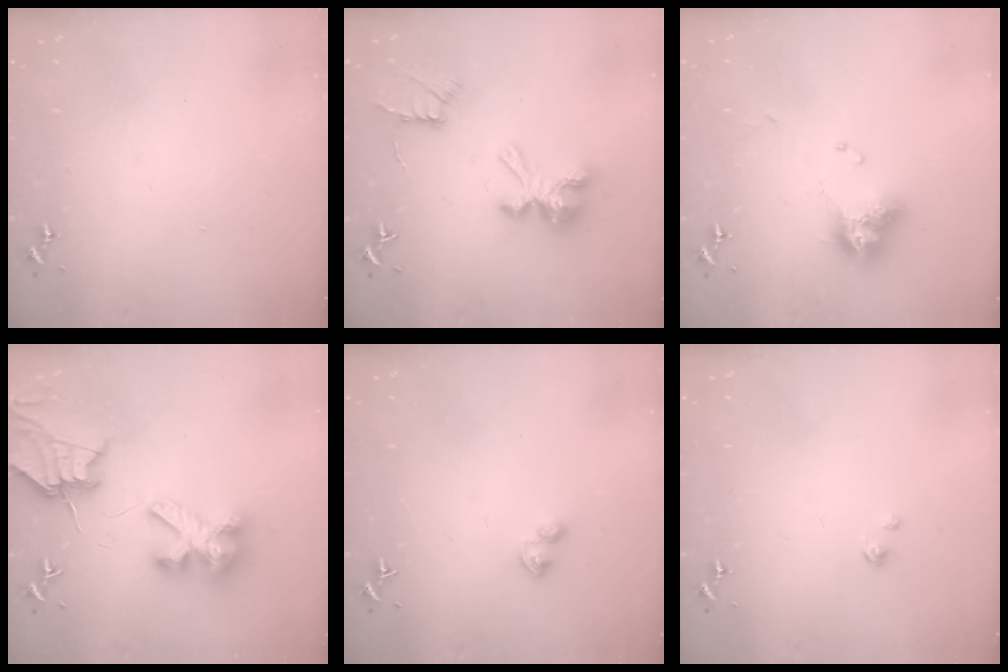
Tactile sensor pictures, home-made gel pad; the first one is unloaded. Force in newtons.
{"total": 11.6, "press": 11.5, "slide": 0.7}
{"total": 11.9, "press": 11.8, "slide": 1.4}
{"total": 11.3, "press": 11.3, "slide": 1.4}
{"total": 3.8, "press": 3.8, "slide": 0.6}
{"total": 1.0, "press": 1.0, "slide": 0.2}